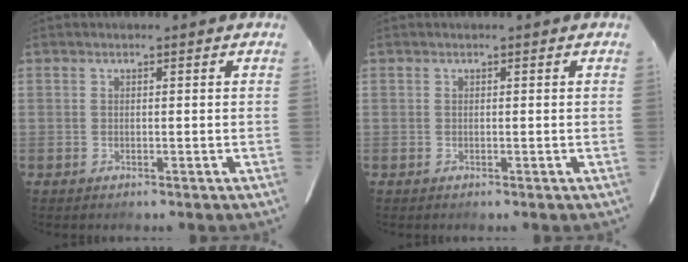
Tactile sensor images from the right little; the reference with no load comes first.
{"total": 0.0}